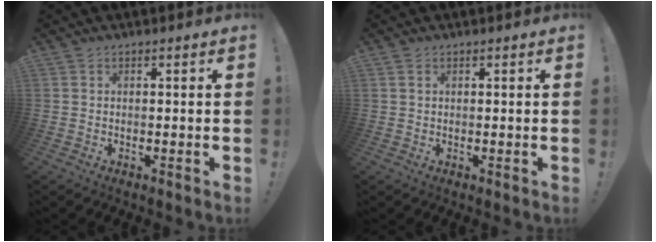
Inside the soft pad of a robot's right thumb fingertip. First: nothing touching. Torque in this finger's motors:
{"motor_torque": [-0.36, 0.16, 0.01, 0.28, -0.05]}